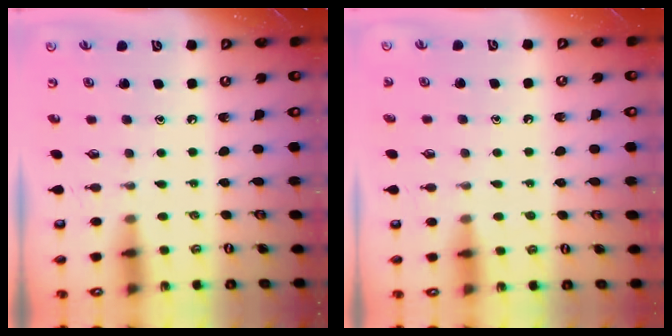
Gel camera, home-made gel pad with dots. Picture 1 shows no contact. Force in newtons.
{"total": 2.6, "press": 2.6, "slide": 0.3}